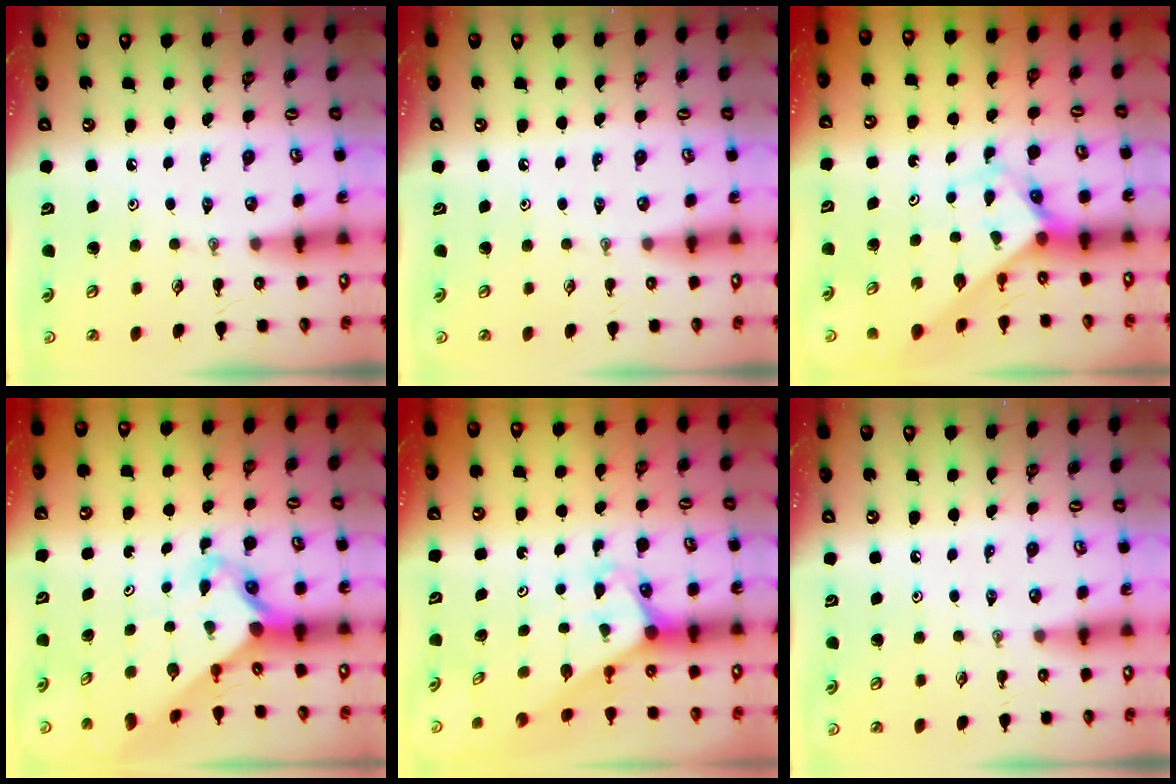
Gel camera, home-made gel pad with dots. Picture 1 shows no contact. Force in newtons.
{"total": 0.0}
{"total": 2.8, "press": 2.8, "slide": 0.1}
{"total": 2.7, "press": 2.7, "slide": 0.2}
{"total": 1.9, "press": 1.9, "slide": 0.1}
{"total": 0.0}